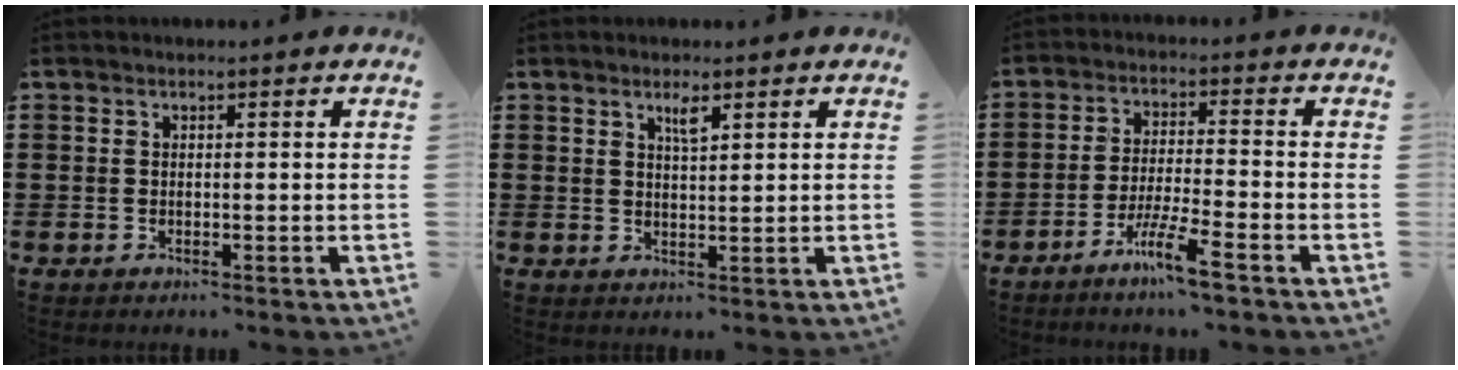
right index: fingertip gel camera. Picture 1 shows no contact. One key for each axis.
{"total": 2.3, "fx": 1.5, "fy": 0.4, "fz": 1.7, "tx": -0.028, "ty": -0.002, "tz": 0.023}
{"total": 6.7, "fx": -4.7, "fy": 0.0, "fz": 4.8, "tx": -0.096, "ty": -0.009, "tz": -0.090}